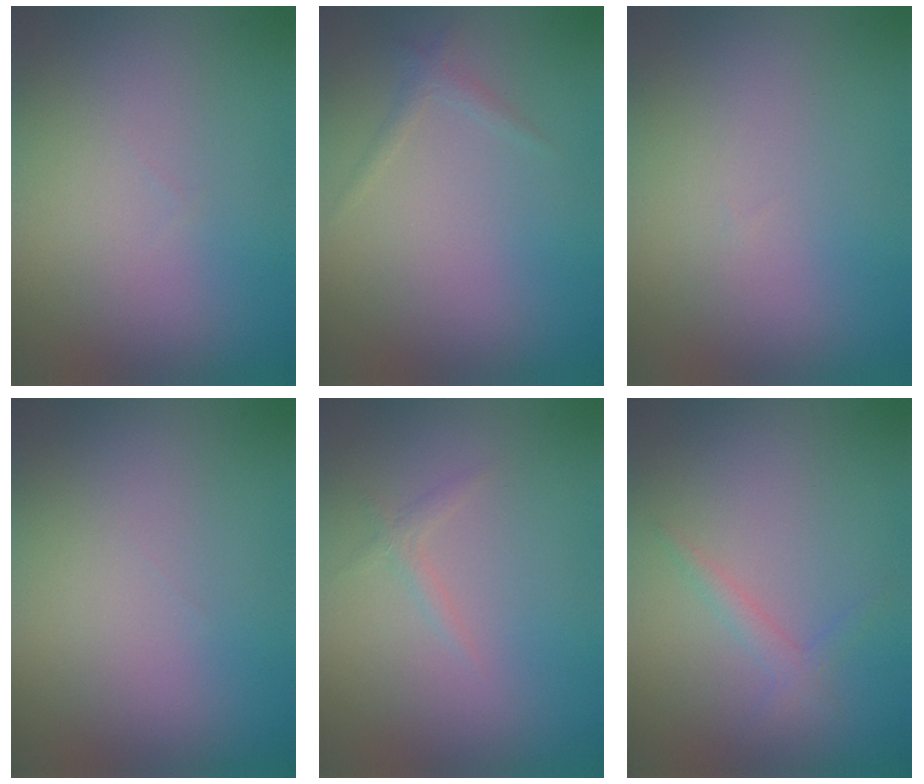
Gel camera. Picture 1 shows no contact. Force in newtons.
{"total": 0.9, "press": 0.9, "slide": 0.1}
{"total": 0.0}
{"total": 0.0}
{"total": 0.8, "press": 0.8, "slide": 0.0}
{"total": 1.3, "press": 1.3, "slide": 0.1}